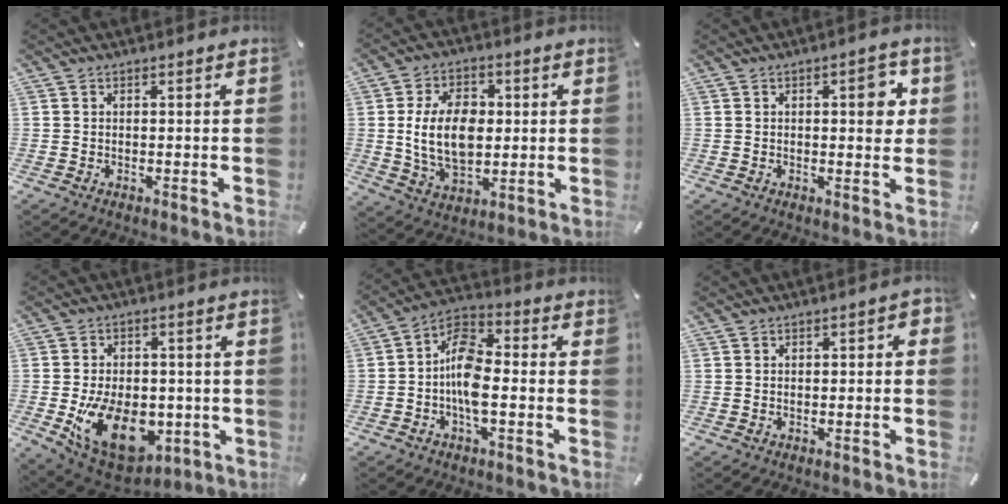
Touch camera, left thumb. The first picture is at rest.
{"total": 14.4, "force": [1.0, 9.8, 10.5], "torque": [-0.209, 0.005, 0.015]}
{"total": 6.6, "force": [1.5, 3.0, 5.7], "torque": [-0.062, -0.007, 0.016]}
{"total": 18.2, "force": [-4.3, 12.5, 12.5], "torque": [-0.203, 0.000, -0.055]}
{"total": 9.9, "force": [-2.4, 4.9, 8.3], "torque": [-0.162, 0.009, -0.040]}
{"total": 1.8, "force": [-0.9, 0.9, 1.2], "torque": [-0.022, 0.005, -0.017]}